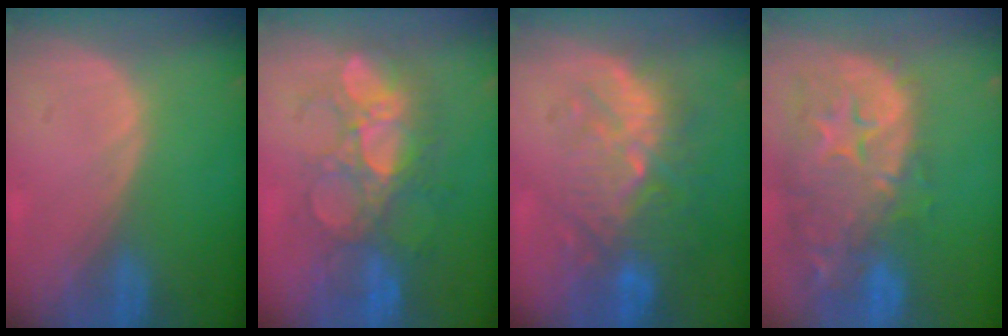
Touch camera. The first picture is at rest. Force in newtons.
{"total": 9.1, "press": 8.8, "slide": 2.1}
{"total": 10.5, "press": 9.6, "slide": 4.1}
{"total": 14.6, "press": 11.8, "slide": 8.6}